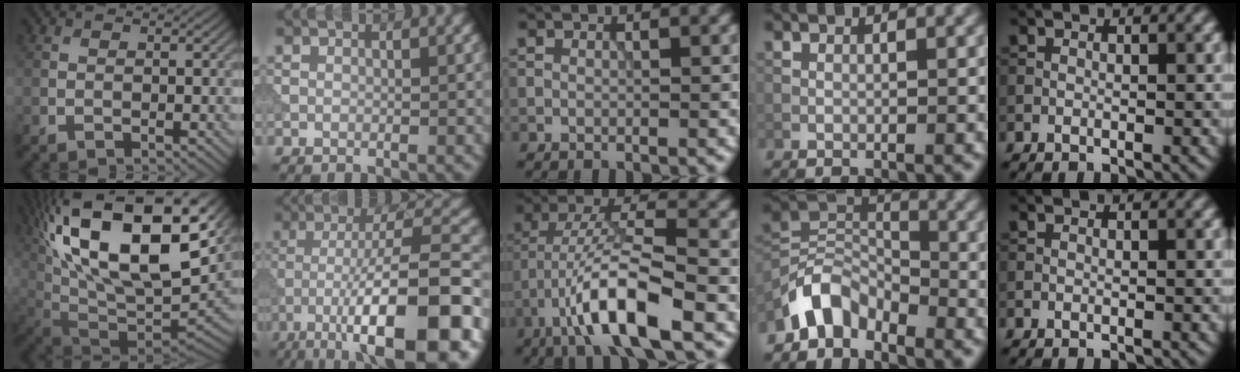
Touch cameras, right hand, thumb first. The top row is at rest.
{"thumb": {"total": 21.1, "force": [8.4, 10.1, 16.5], "torque": [-0.320, 0.015, 0.159]}, "index": {"total": 14.6, "force": [-6.9, 3.8, 12.3], "torque": [-0.194, 0.007, -0.105]}, "middle": {"total": 9.0, "force": [-4.7, 1.8, 7.4], "torque": [-0.128, 0.014, -0.090]}, "ring": {"total": 4.6, "force": [-3.6, 2.3, 1.7], "torque": [-0.026, 0.009, -0.082]}}